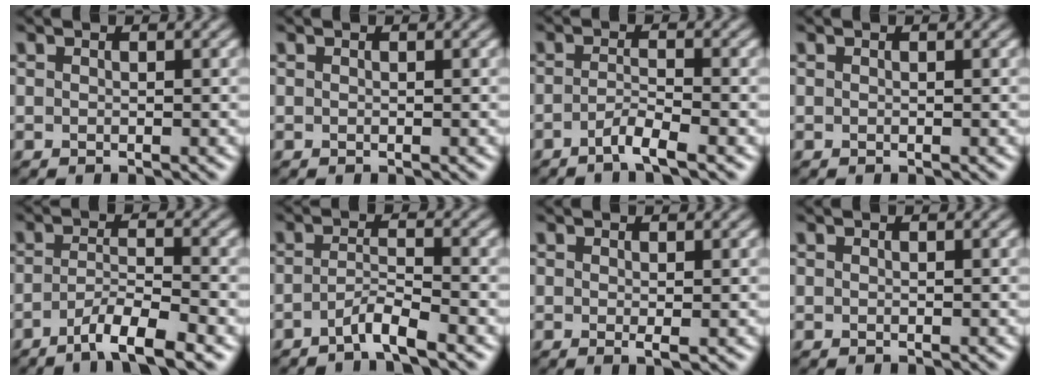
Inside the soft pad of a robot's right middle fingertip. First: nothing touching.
{"total": 0.0}
{"total": 2.3, "force": [-1.4, 0.2, 1.8], "torque": [-0.030, 0.002, -0.036]}
{"total": 0.0}
{"total": 5.0, "force": [-3.1, 1.0, 3.8], "torque": [-0.060, -0.001, -0.060]}
{"total": 2.6, "force": [-1.9, 0.3, 1.8], "torque": [-0.030, 0.003, -0.044]}
{"total": 0.8, "force": [0.0, 0.1, 0.8], "torque": [-0.013, -0.004, 0.000]}
{"total": 0.0}